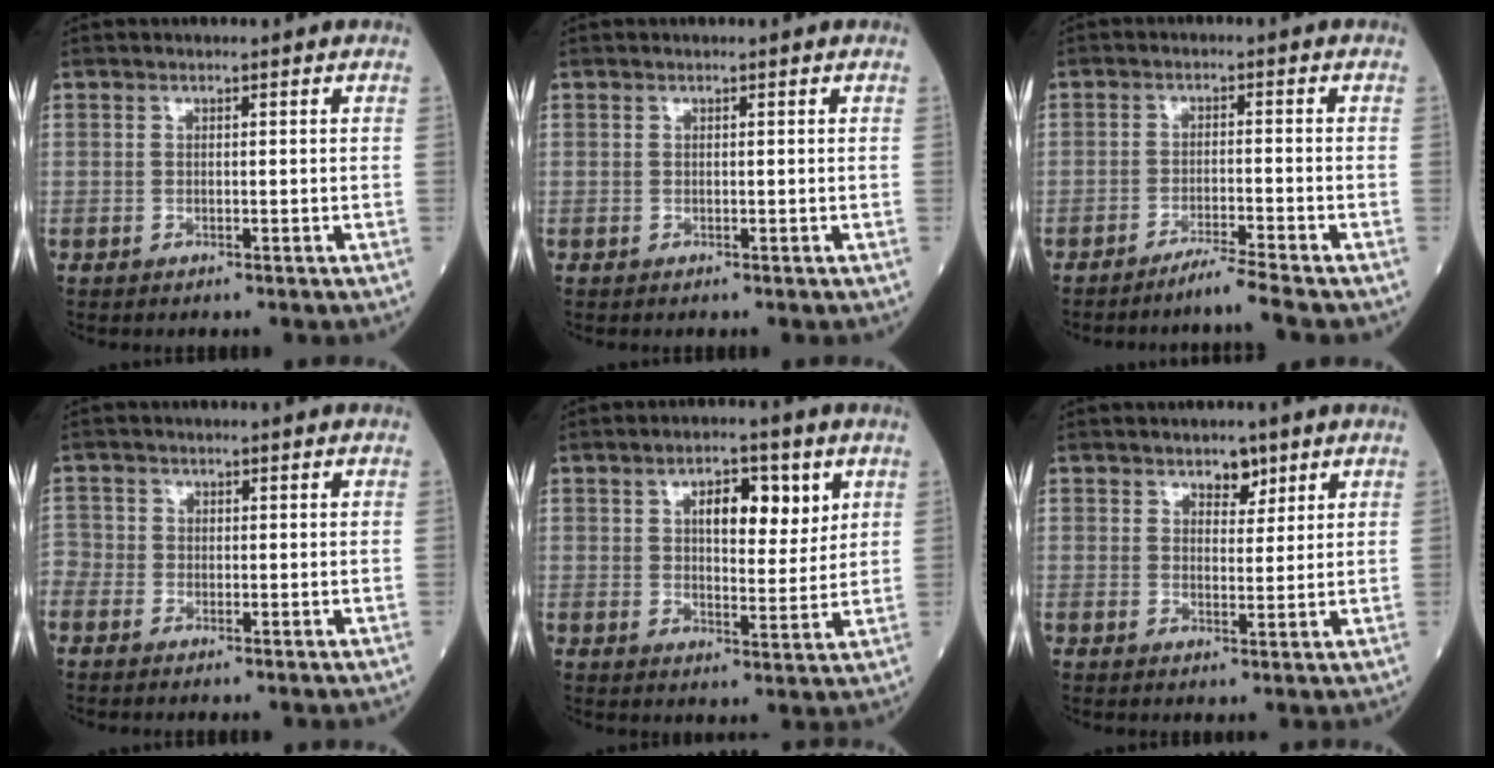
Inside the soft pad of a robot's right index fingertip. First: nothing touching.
{"total": 0.0}
{"total": 4.6, "force": [-3.9, -1.4, 1.9], "torque": [-0.036, -0.017, -0.071]}
{"total": 2.5, "force": [-1.1, 2.1, 1.0], "torque": [-0.030, 0.004, -0.026]}
{"total": 7.6, "force": [3.2, 3.2, 6.2], "torque": [-0.093, 0.004, 0.049]}
{"total": 3.0, "force": [2.0, 1.6, 1.4], "torque": [-0.018, -0.001, 0.033]}